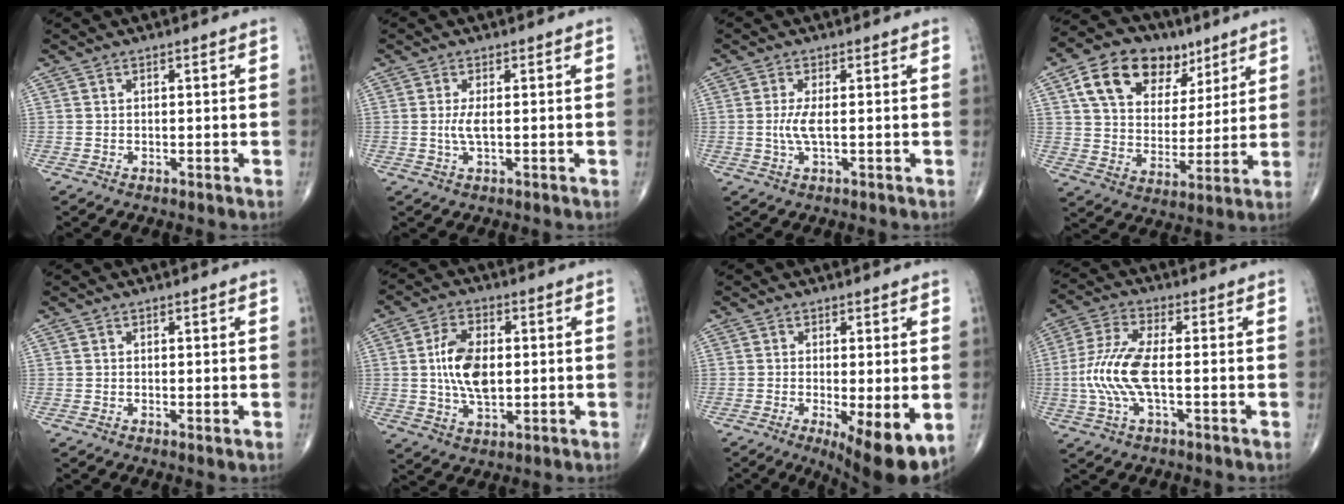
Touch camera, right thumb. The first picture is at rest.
{"total": 2.5, "force": [0.0, 0.5, 2.4], "torque": [-0.061, -0.005, -0.001]}
{"total": 3.1, "force": [-0.1, 0.5, 3.0], "torque": [-0.081, -0.005, -0.004]}
{"total": 17.5, "force": [8.7, 11.8, 9.7], "torque": [-0.130, -0.014, 0.150]}
{"total": 0.5, "force": [0.1, 0.1, 0.5], "torque": [-0.012, -0.004, -0.001]}
{"total": 10.1, "force": [0.6, 5.6, 8.4], "torque": [-0.152, 0.000, 0.014]}
{"total": 10.6, "force": [-3.1, 3.0, 9.6], "torque": [-0.141, -0.024, -0.040]}
{"total": 10.0, "force": [-1.3, 3.1, 9.4], "torque": [-0.229, 0.016, -0.028]}